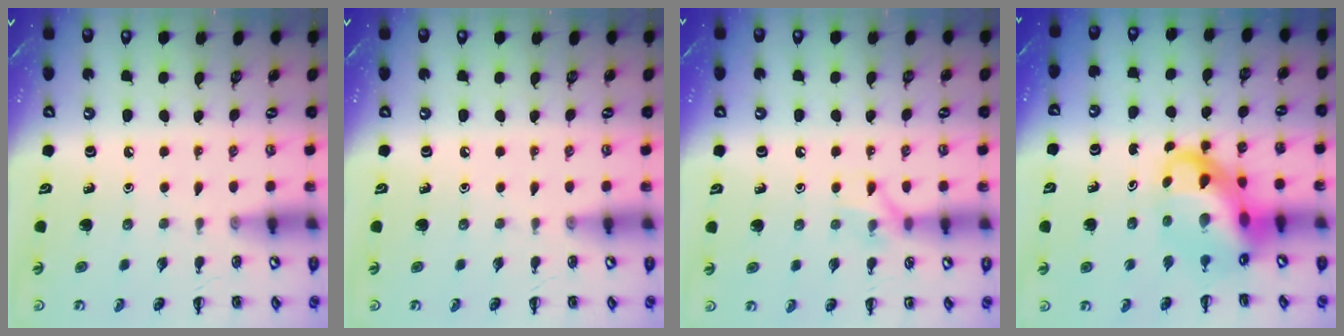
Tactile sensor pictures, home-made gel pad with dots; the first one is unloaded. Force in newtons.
{"total": 0.0}
{"total": 7.0, "press": 6.9, "slide": 0.7}
{"total": 11.1, "press": 10.7, "slide": 3.0}